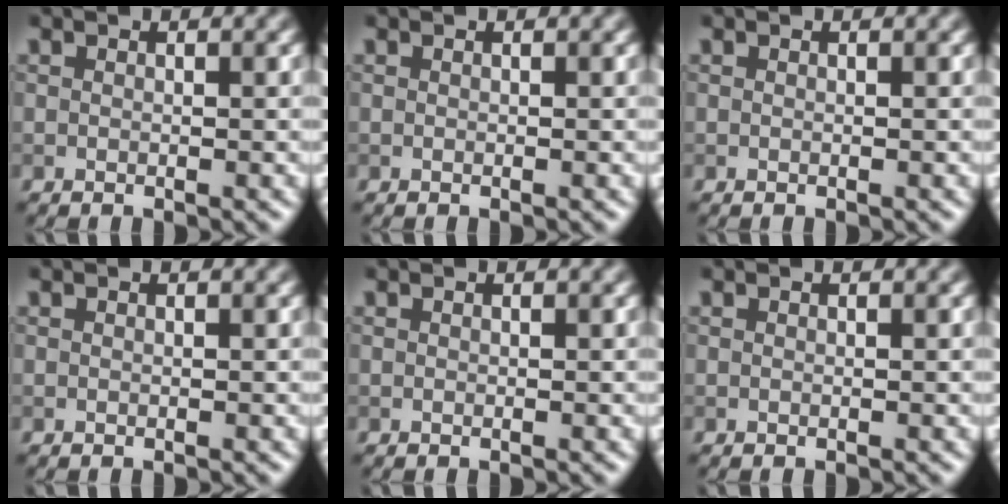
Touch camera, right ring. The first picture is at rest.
{"total": 0.0}
{"total": 0.0}
{"total": 0.0}
{"total": 0.0}
{"total": 0.0}